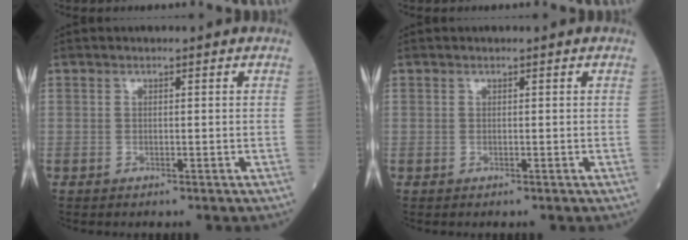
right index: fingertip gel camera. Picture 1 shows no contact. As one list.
[{"total": 0.0}]